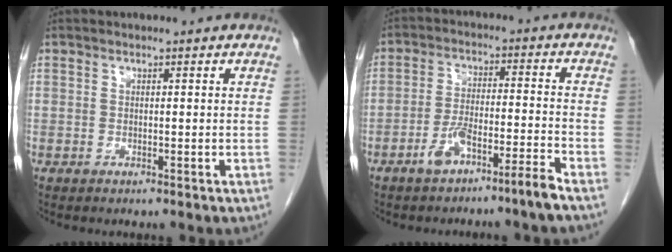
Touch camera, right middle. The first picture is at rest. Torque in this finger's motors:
{"motor_torque": [0.01, -0.40, 0.31, 0.05]}